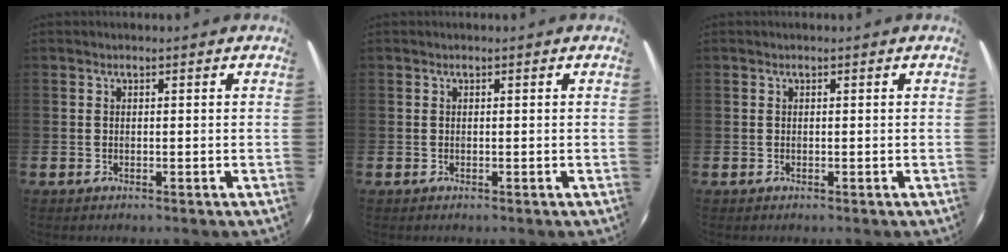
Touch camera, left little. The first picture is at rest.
{"total": 0.0}
{"total": 0.0}